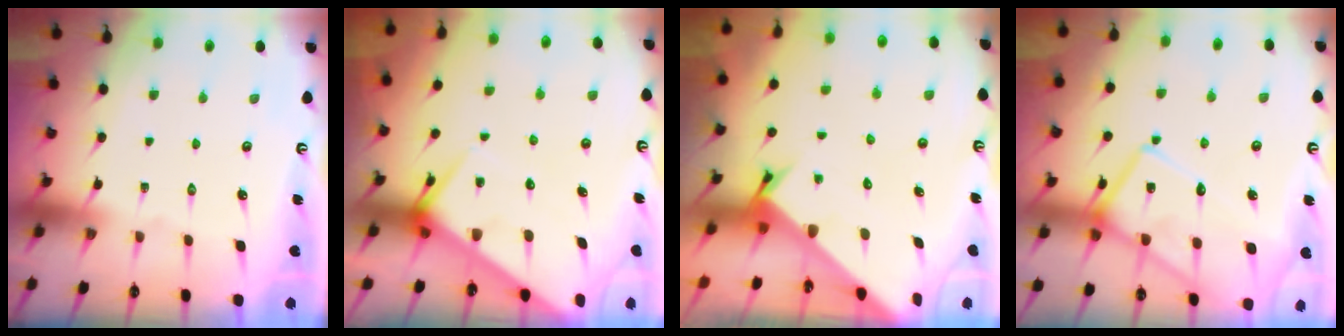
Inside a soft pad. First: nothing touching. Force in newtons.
{"total": 5.8, "press": 5.7, "slide": 0.6}
{"total": 2.6, "press": 2.6, "slide": 0.2}
{"total": 15.1, "press": 15.0, "slide": 1.4}